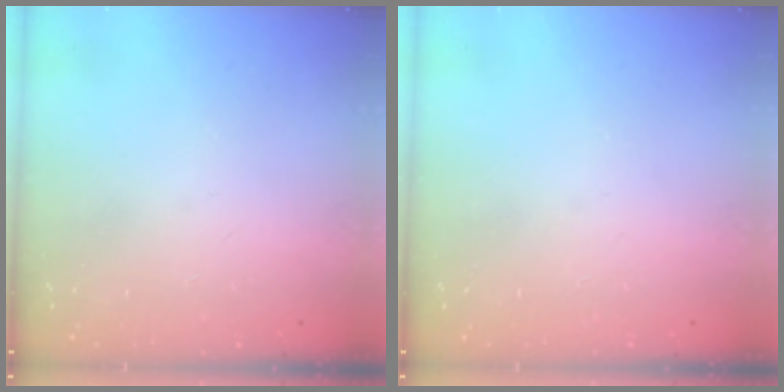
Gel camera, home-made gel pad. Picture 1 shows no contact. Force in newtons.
{"total": 0.0}